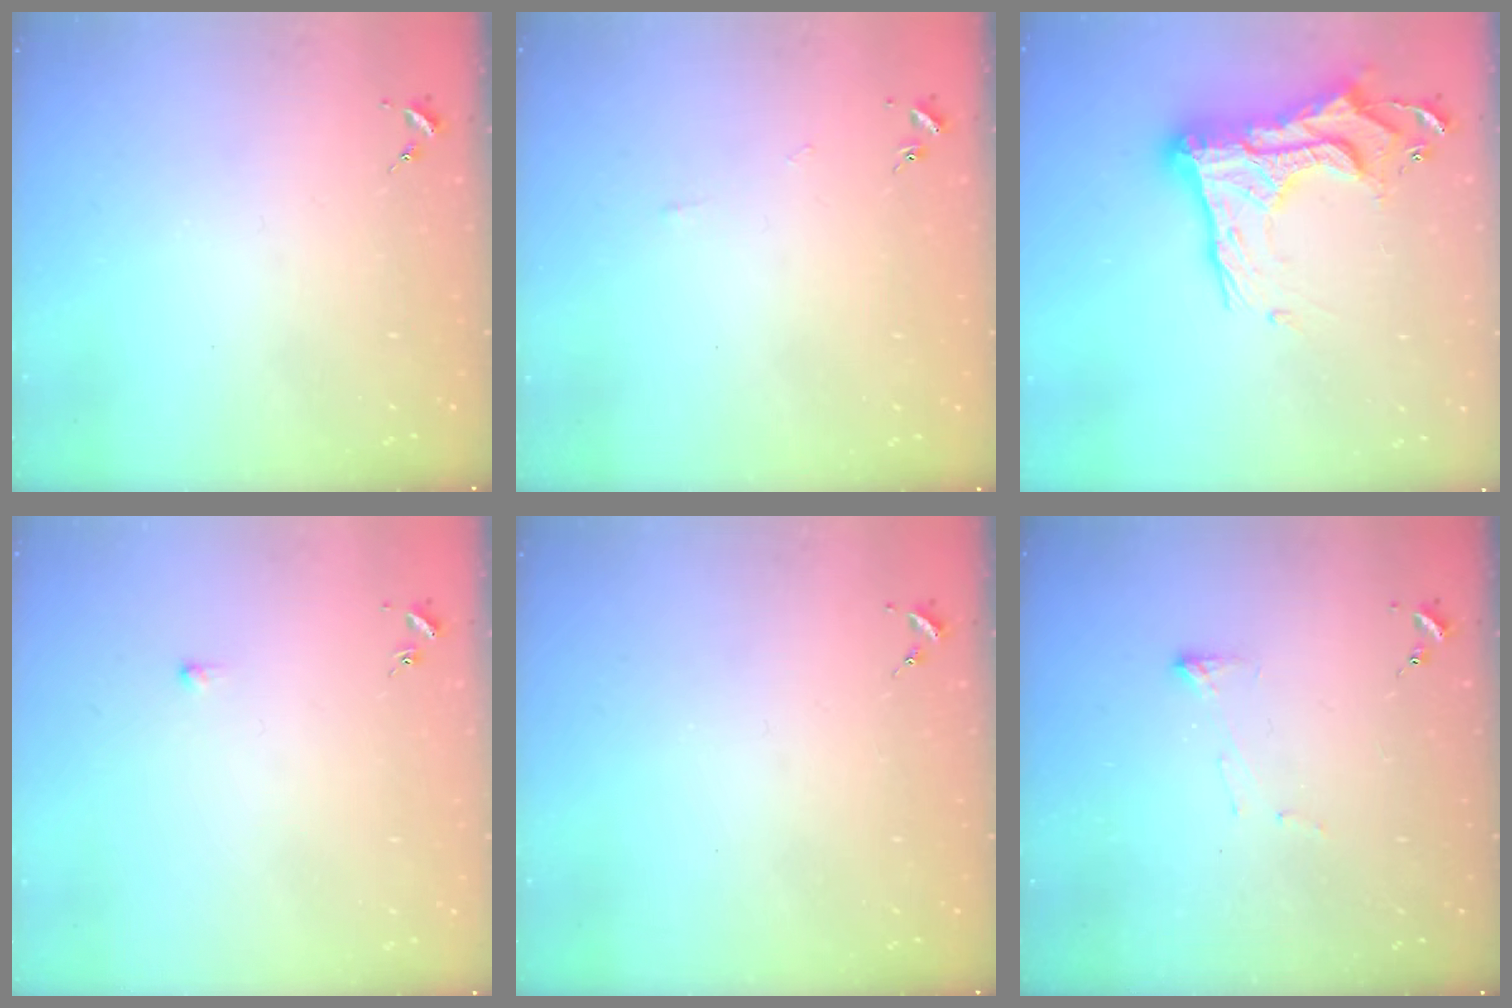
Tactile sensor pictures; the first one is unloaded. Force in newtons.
{"total": 1.7, "press": 1.7, "slide": 0.3}
{"total": 24.9, "press": 24.8, "slide": 1.8}
{"total": 2.7, "press": 2.7, "slide": 0.6}
{"total": 0.0}
{"total": 3.6, "press": 3.5, "slide": 0.5}